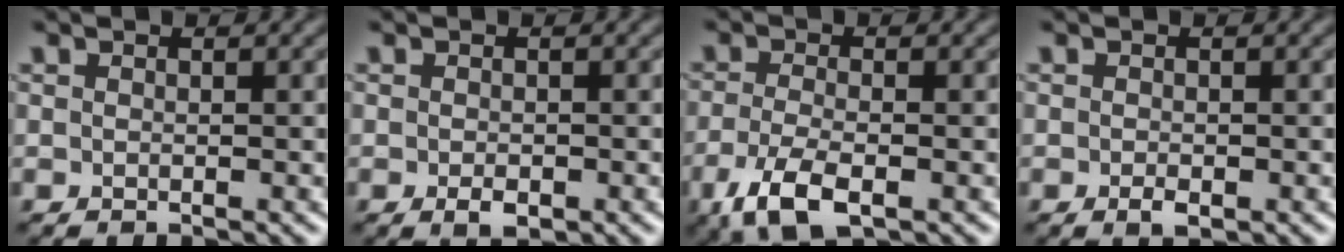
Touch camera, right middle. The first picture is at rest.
{"total": 1.5, "force": [-0.6, 0.8, 1.1], "torque": [-0.018, -0.003, -0.010]}
{"total": 4.9, "force": [-2.4, 1.9, 3.8], "torque": [-0.093, -0.013, -0.053]}
{"total": 1.1, "force": [-0.5, 0.6, 0.9], "torque": [-0.015, -0.003, -0.007]}